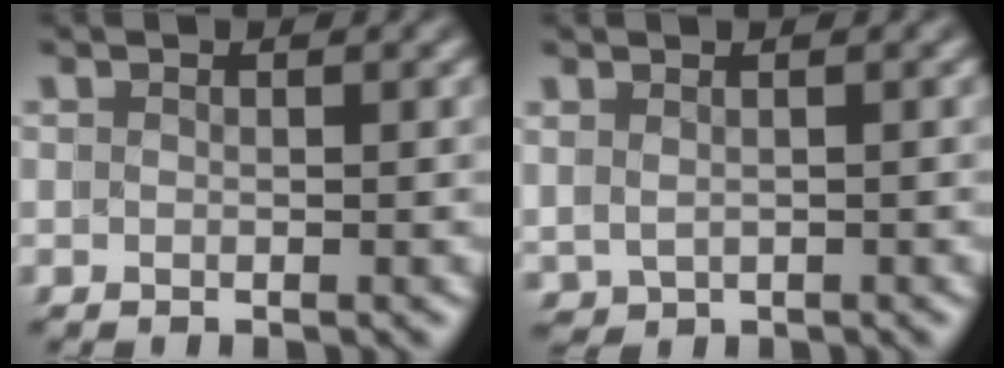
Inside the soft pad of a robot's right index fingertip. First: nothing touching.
{"total": 0.6, "force": [0.0, 0.5, 0.3], "torque": [0.001, -0.012, 0.016]}